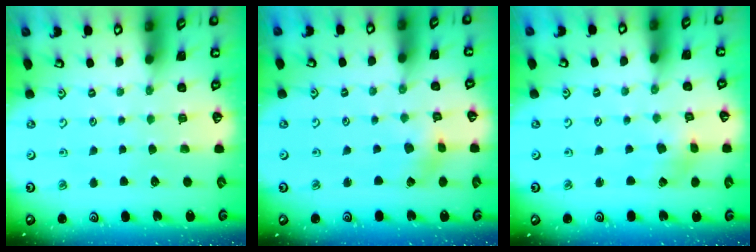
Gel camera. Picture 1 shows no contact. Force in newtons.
{"total": 1.7, "press": 1.7, "slide": 0.2}
{"total": 2.7, "press": 2.6, "slide": 0.3}